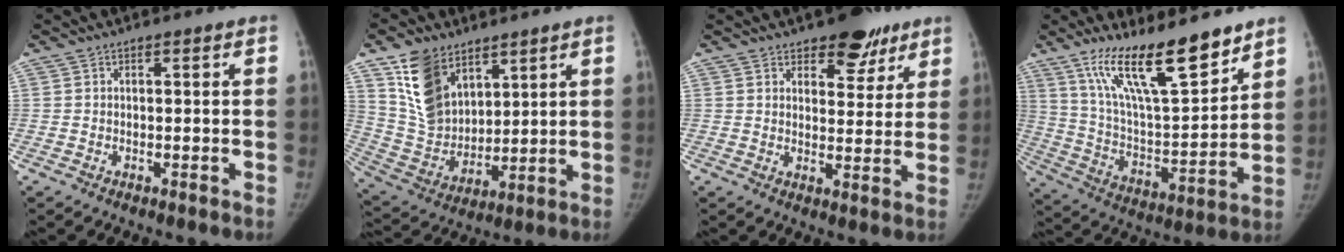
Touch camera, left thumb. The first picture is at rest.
{"total": 14.6, "force": [8.2, 9.4, 7.5], "torque": [-0.107, -0.040, 0.174]}
{"total": 8.3, "force": [5.6, 4.7, 4.0], "torque": [-0.006, -0.028, 0.077]}
{"total": 19.5, "force": [13.7, 4.9, 12.9], "torque": [-0.190, -0.078, 0.247]}